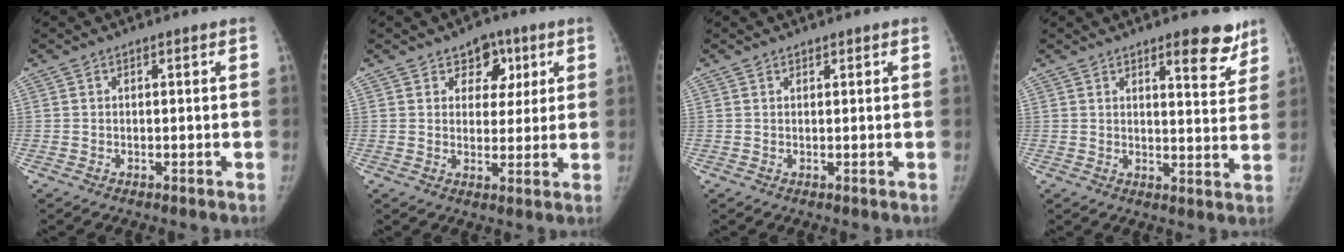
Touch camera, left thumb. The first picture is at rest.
{"total": 6.7, "force": [3.3, 4.9, 3.0], "torque": [0.000, -0.009, 0.044]}
{"total": 0.6, "force": [0.5, 0.3, 0.0], "torque": [0.001, -0.004, 0.006]}
{"total": 8.1, "force": [5.6, 2.5, 5.2], "torque": [-0.037, -0.036, 0.073]}